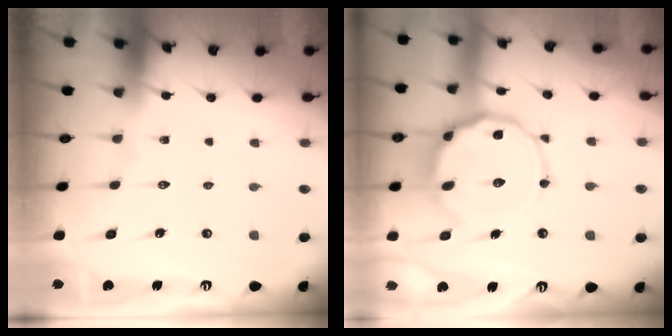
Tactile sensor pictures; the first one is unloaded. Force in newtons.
{"total": 14.0, "press": 13.9, "slide": 1.2}